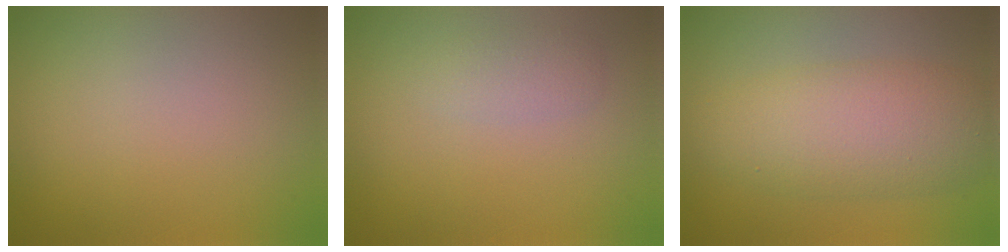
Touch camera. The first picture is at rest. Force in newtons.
{"total": 1.3, "press": 1.3, "slide": 0.1}
{"total": 6.2, "press": 6.2, "slide": 0.0}